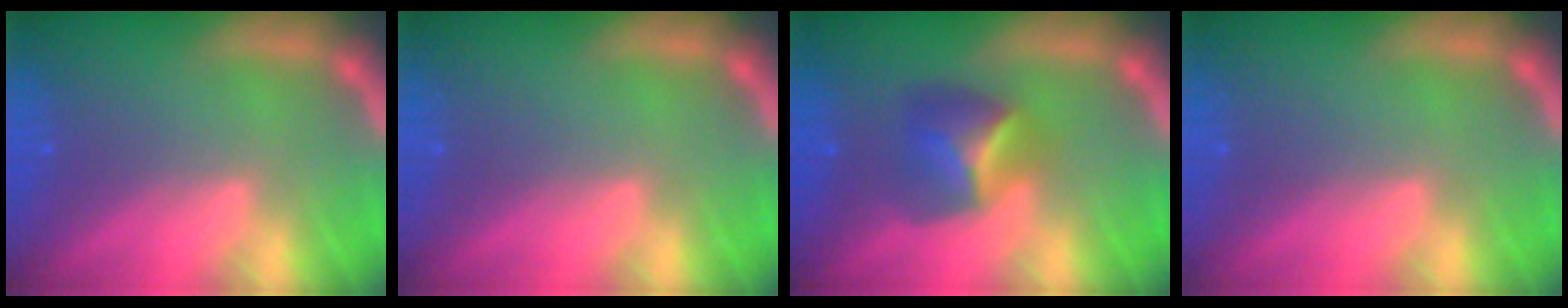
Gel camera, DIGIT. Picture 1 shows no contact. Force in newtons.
{"total": 0.0}
{"total": 4.0}
{"total": 0.0}